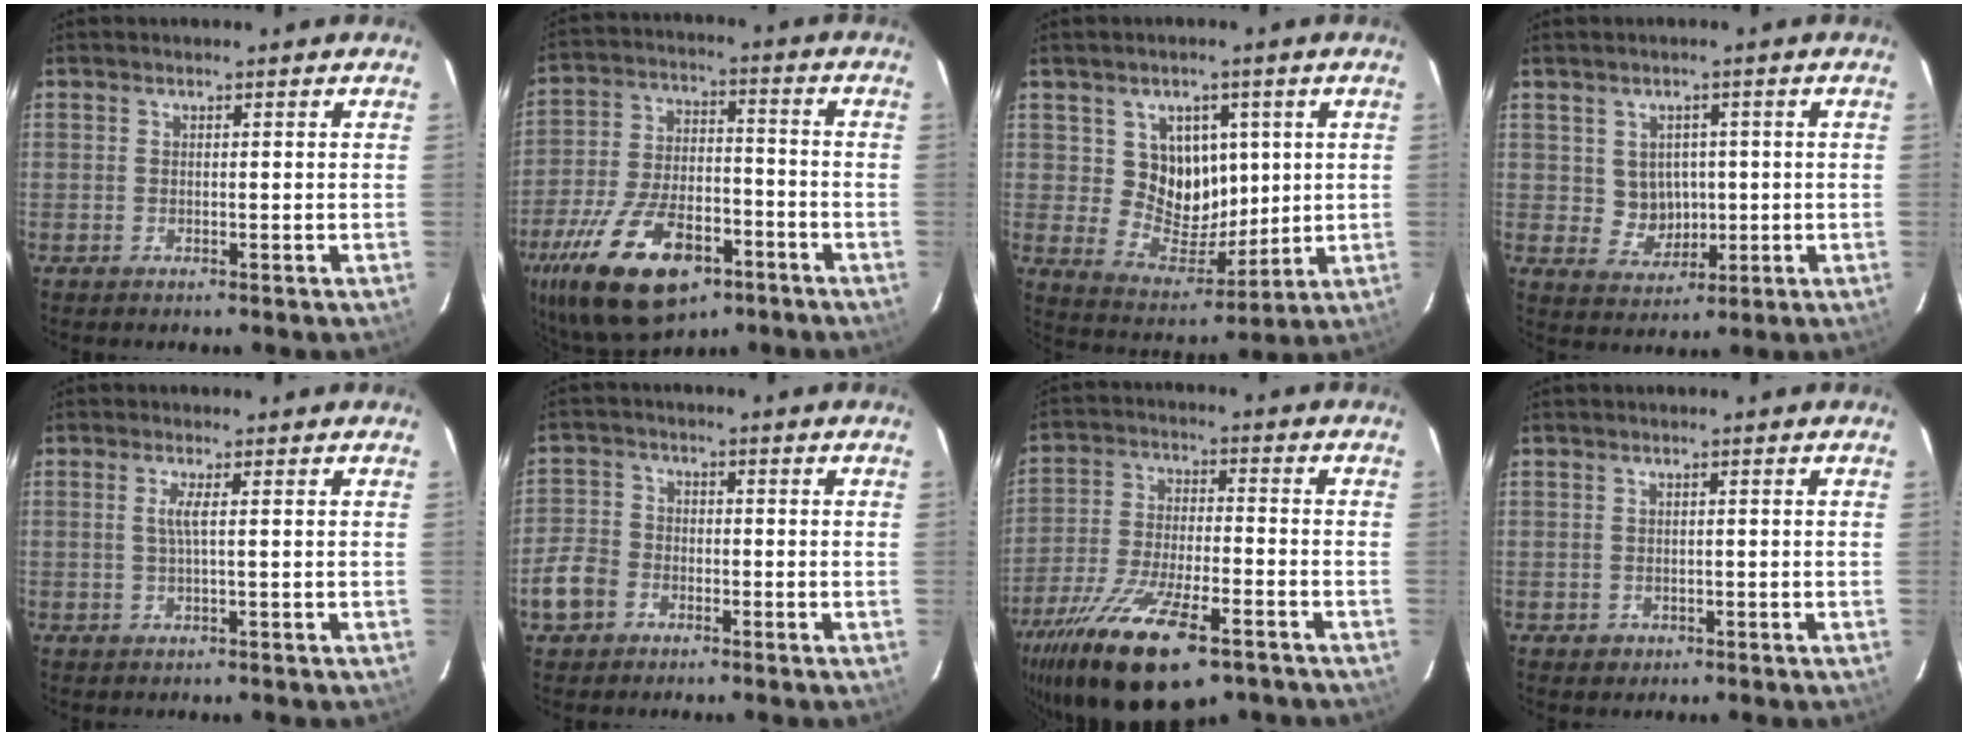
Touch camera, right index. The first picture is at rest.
{"total": 22.2, "force": [-12.4, 11.2, 14.7], "torque": [-0.308, -0.020, -0.200]}
{"total": 10.4, "force": [2.6, 9.0, 4.6], "torque": [-0.084, 0.000, 0.062]}
{"total": 5.9, "force": [0.4, 5.6, 1.8], "torque": [-0.039, 0.007, 0.023]}
{"total": 2.0, "force": [0.2, -0.4, 1.9], "torque": [-0.034, 0.001, 0.003]}
{"total": 6.7, "force": [-3.3, 5.3, 2.5], "torque": [-0.056, 0.015, -0.065]}
{"total": 20.4, "force": [-13.2, 6.7, 14.1], "torque": [-0.277, -0.052, -0.224]}
{"total": 1.9, "force": [-0.5, 1.8, 0.3], "torque": [-0.003, 0.002, -0.002]}